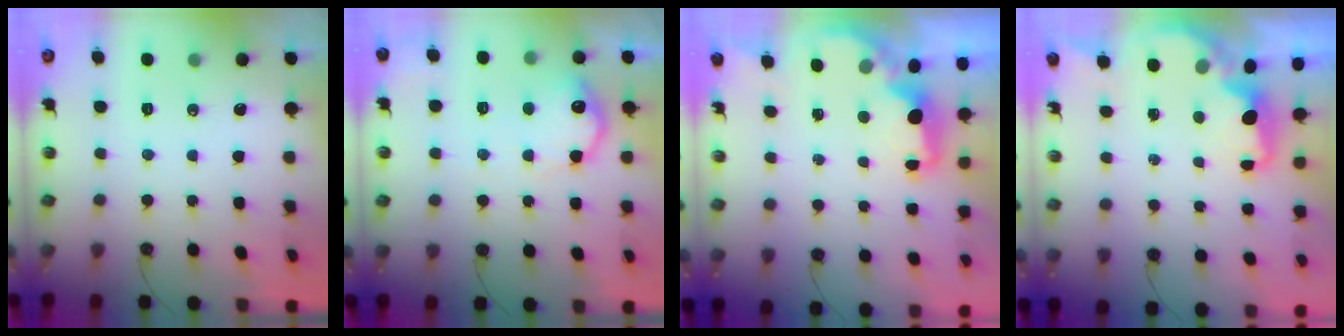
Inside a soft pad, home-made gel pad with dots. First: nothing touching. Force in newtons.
{"total": 12.9, "press": 12.9, "slide": 0.7}
{"total": 2.4, "press": 2.2, "slide": 0.7}
{"total": 2.1, "press": 2.0, "slide": 0.8}